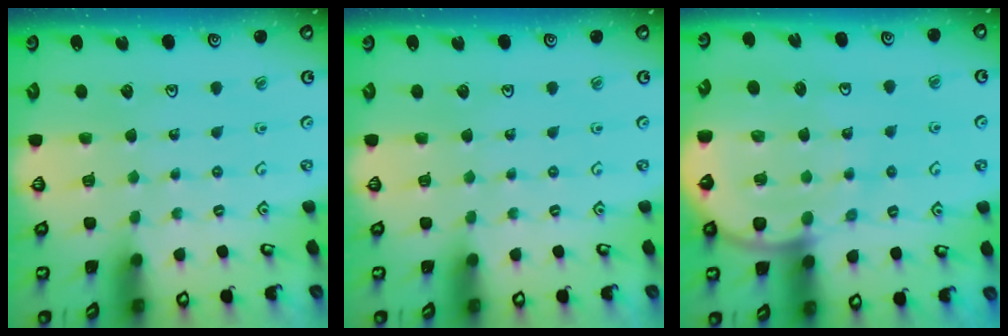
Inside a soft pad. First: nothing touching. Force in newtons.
{"total": 0.0}
{"total": 8.9, "press": 8.8, "slide": 1.3}